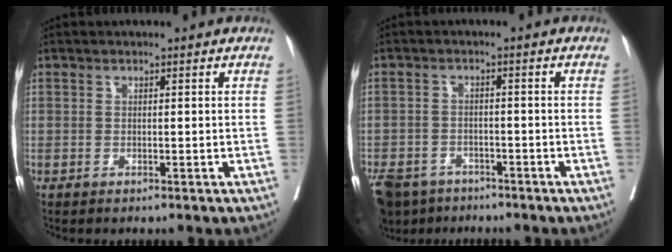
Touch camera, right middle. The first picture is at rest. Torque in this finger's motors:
{"motor_torque": [0.36, -0.34, 0.31, 0.05]}